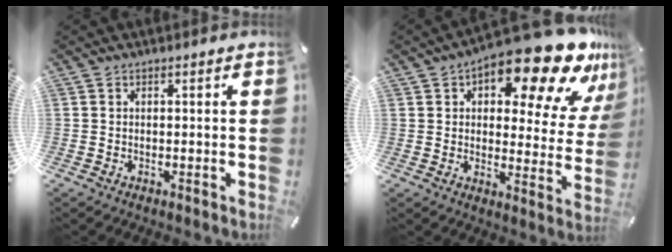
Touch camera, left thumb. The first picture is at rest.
{"total": 20.6, "force": [14.1, 7.7, 12.9], "torque": [-0.169, -0.106, 0.231]}